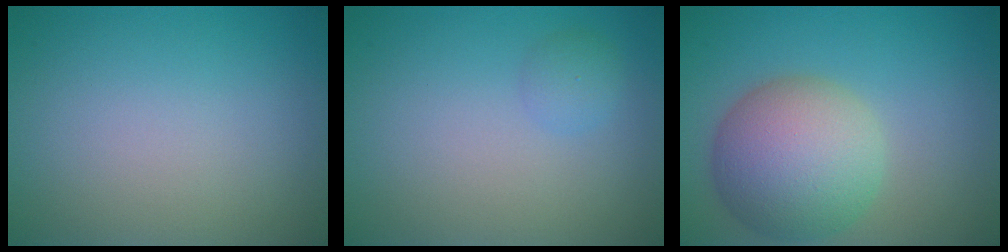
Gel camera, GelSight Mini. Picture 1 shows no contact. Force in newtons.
{"total": 1.3, "press": 1.2, "slide": 0.1}
{"total": 8.0, "press": 8.0, "slide": 0.5}